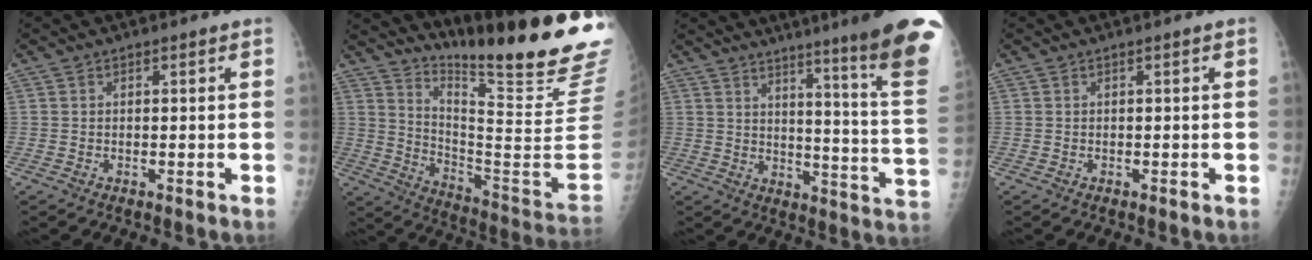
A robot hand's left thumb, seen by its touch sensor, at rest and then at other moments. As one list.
[{"total": 27.3, "force": [20.6, 2.3, 17.8], "torque": [-0.251, -0.161, 0.299]}, {"total": 22.5, "force": [15.9, -0.1, 16.0], "torque": [-0.195, -0.119, 0.203]}, {"total": 0.0}]